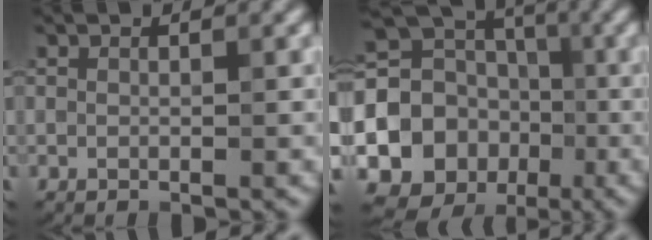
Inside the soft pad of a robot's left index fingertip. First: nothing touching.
{"total": 14.6, "force": [-2.6, 13.5, 4.9], "torque": [-0.109, -0.006, -0.065]}